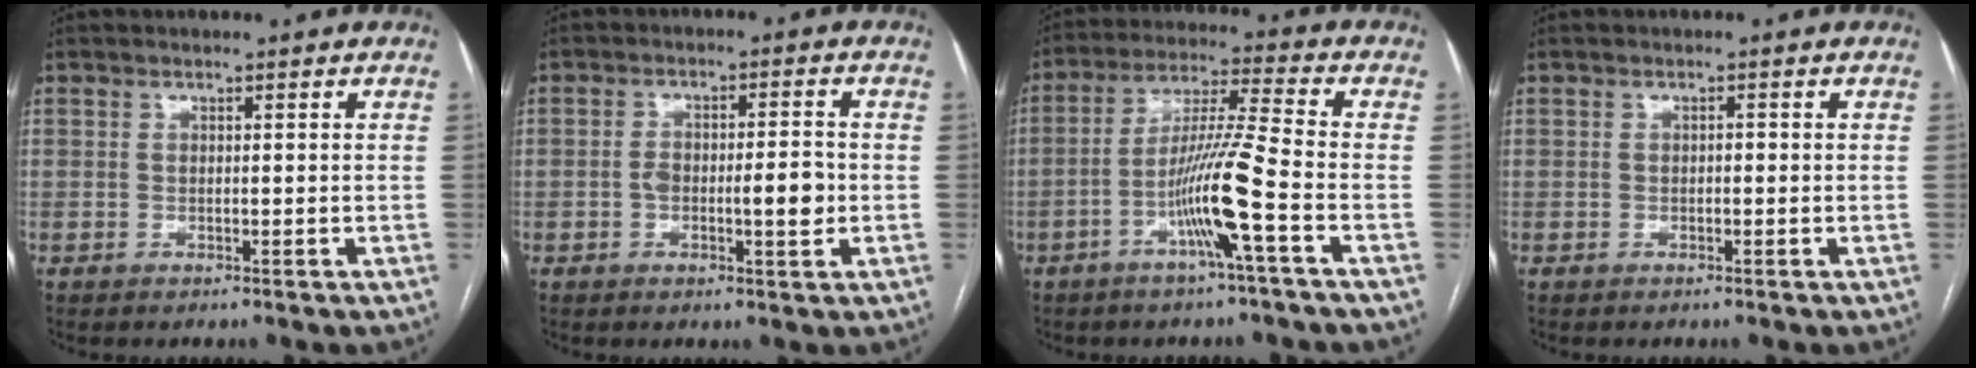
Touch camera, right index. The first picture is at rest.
{"total": 6.1, "force": [-1.1, 1.5, 5.8], "torque": [-0.101, 0.007, -0.016]}
{"total": 10.7, "force": [-4.2, -1.6, 9.7], "torque": [-0.189, 0.002, -0.081]}
{"total": 0.5, "force": [-0.1, 0.3, 0.5], "torque": [-0.006, 0.002, -0.004]}